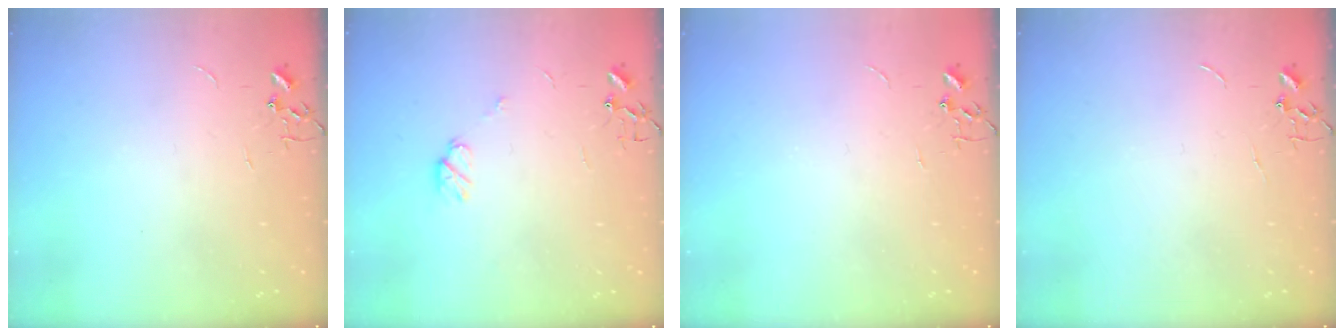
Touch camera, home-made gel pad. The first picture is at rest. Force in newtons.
{"total": 6.6, "press": 6.6, "slide": 0.8}
{"total": 0.0}
{"total": 0.0}